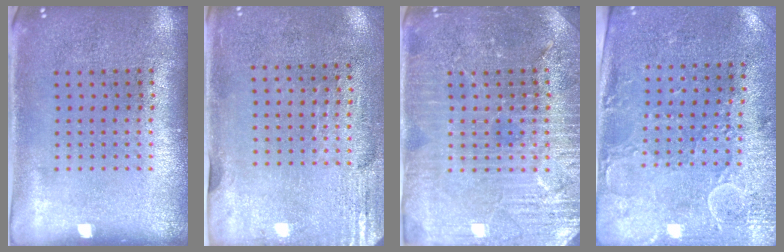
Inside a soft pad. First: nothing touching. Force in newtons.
{"total": 2.9, "press": 2.5, "slide": 1.5}
{"total": 4.0, "press": 3.8, "slide": 1.2}
{"total": 3.0, "press": 2.4, "slide": 1.7}